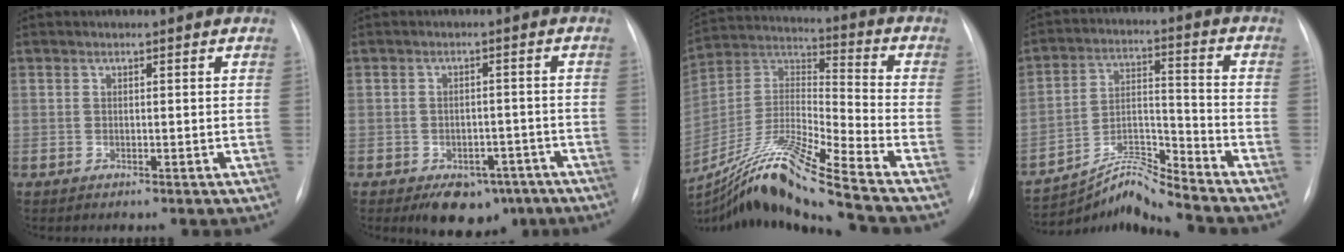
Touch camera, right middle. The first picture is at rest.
{"total": 7.5, "force": [-4.9, 4.3, 3.5], "torque": [-0.039, 0.009, -0.064]}
{"total": 19.2, "force": [-15.3, -2.0, 11.3], "torque": [-0.242, -0.007, -0.284]}
{"total": 8.7, "force": [-8.4, -2.4, 0.6], "torque": [-0.019, 0.023, -0.149]}